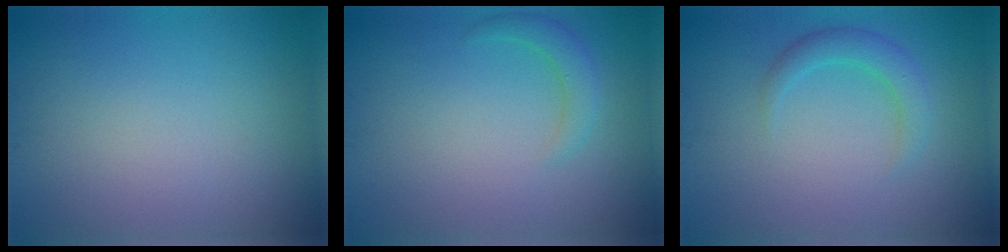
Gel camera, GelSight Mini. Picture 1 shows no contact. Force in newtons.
{"total": 2.0, "press": 2.0, "slide": 0.2}
{"total": 2.4, "press": 2.4, "slide": 0.2}